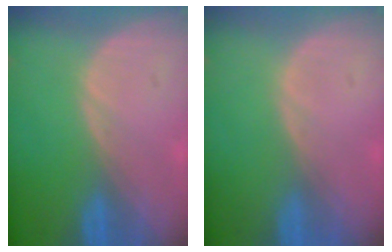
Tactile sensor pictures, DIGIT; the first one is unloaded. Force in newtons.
{"total": 0.0}